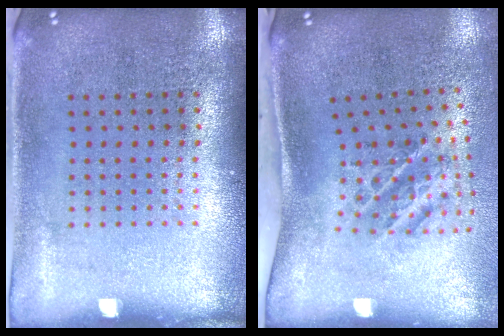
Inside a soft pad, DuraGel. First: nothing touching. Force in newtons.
{"total": 1.6, "press": 1.2, "slide": 1.1}